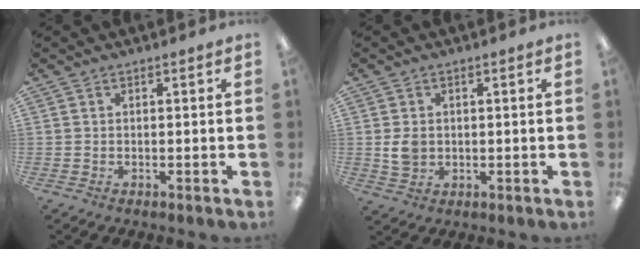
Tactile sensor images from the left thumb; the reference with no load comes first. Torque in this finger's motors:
{"motor_torque": [0.02, 1.02, 0.58, -0.32, 0.05]}